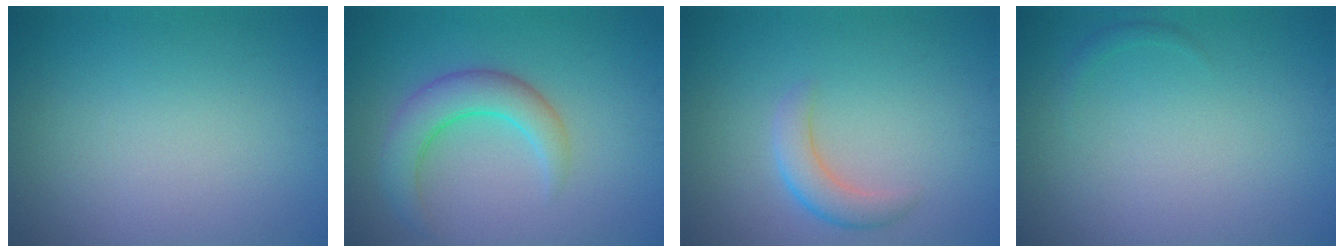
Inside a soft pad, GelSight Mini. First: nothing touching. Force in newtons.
{"total": 4.2, "press": 4.2, "slide": 0.3}
{"total": 2.5, "press": 2.5, "slide": 0.1}
{"total": 0.6, "press": 0.6, "slide": 0.1}